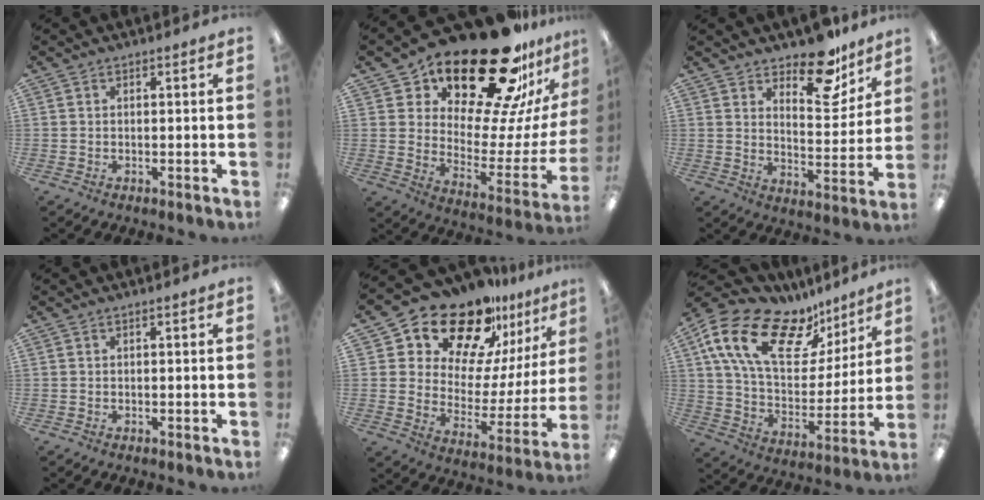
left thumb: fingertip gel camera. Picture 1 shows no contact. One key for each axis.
{"total": 27.4, "fx": 21.2, "fy": 9.4, "fz": 14.6, "tx": -0.219, "ty": -0.163, "tz": 0.365}
{"total": 13.6, "fx": 10.8, "fy": 5.7, "fz": 5.9, "tx": -0.073, "ty": -0.078, "tz": 0.190}
{"total": 0.0}
{"total": 20.0, "fx": 16.8, "fy": 8.2, "fz": 7.1, "tx": -0.132, "ty": -0.130, "tz": 0.296}
{"total": 22.0, "fx": 13.0, "fy": 10.9, "fz": 13.9, "tx": -0.261, "ty": -0.062, "tz": 0.235}